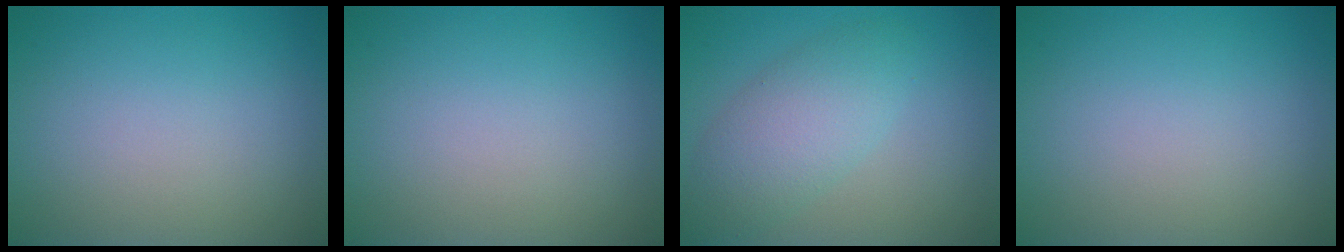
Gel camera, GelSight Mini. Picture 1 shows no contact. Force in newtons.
{"total": 0.0}
{"total": 4.1, "press": 4.1, "slide": 0.2}
{"total": 0.0}